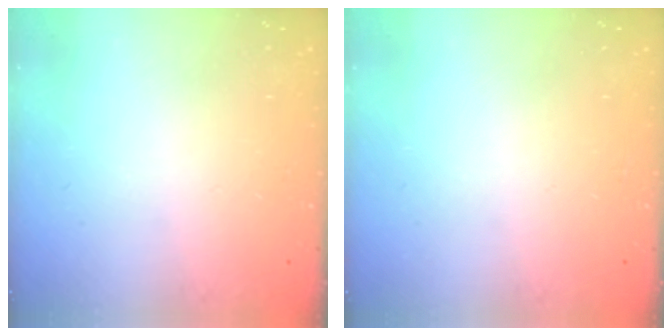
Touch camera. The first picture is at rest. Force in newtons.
{"total": 0.0}